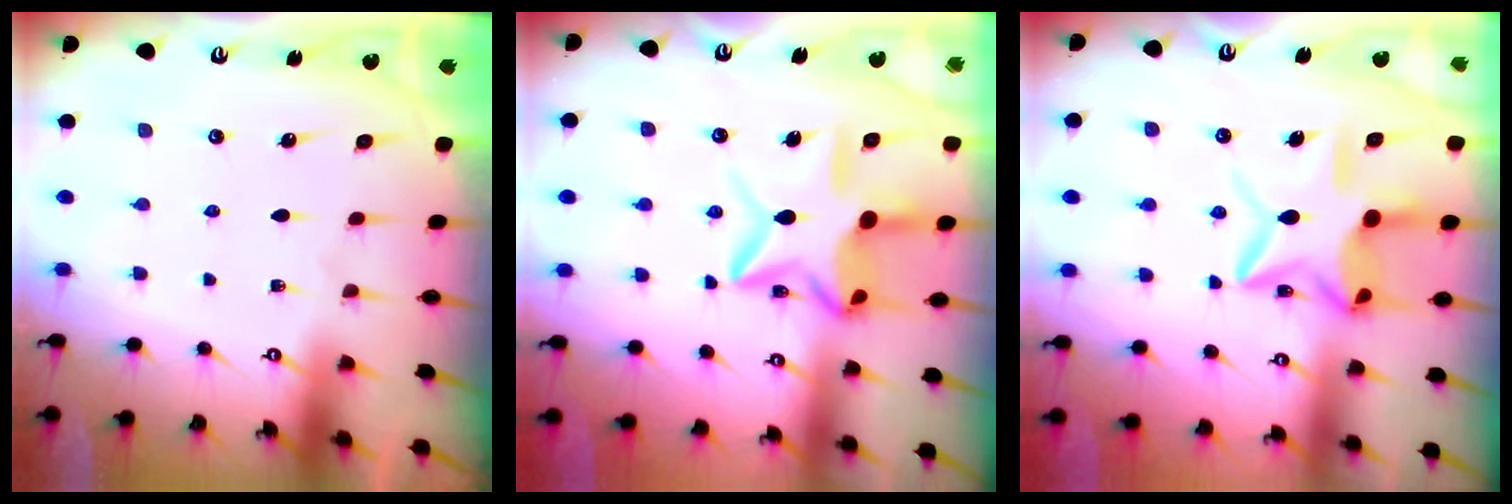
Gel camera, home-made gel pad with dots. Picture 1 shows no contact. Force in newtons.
{"total": 14.1, "press": 14.0, "slide": 1.2}
{"total": 12.9, "press": 12.9, "slide": 0.8}